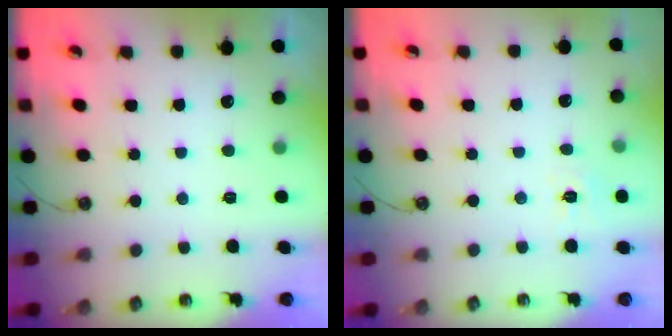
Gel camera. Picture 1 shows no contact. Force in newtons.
{"total": 5.6, "press": 5.5, "slide": 0.6}